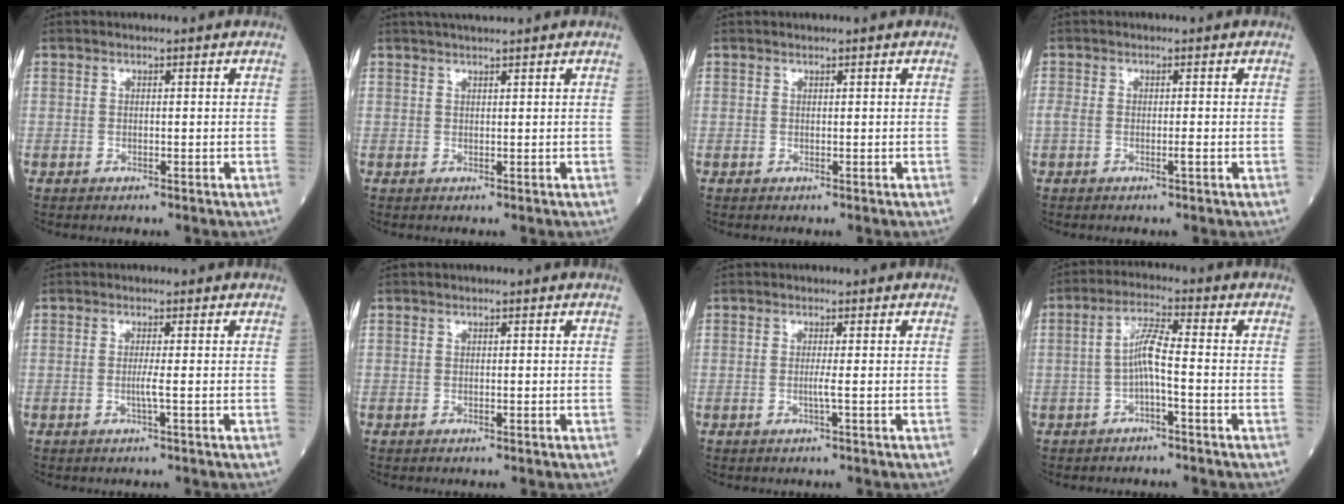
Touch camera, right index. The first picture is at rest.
{"total": 3.1, "force": [2.8, -0.1, 1.3], "torque": [-0.018, 0.023, 0.049]}
{"total": 0.0}
{"total": 1.4, "force": [-0.5, 0.2, 1.4], "torque": [-0.038, 0.004, -0.008]}
{"total": 1.2, "force": [-0.2, -0.5, 1.1], "torque": [-0.017, 0.000, -0.007]}
{"total": 0.0}
{"total": 1.0, "force": [-0.2, -0.4, 0.9], "torque": [-0.010, 0.001, -0.007]}
{"total": 4.8, "force": [-1.0, 0.4, 4.7], "torque": [-0.094, 0.012, -0.017]}